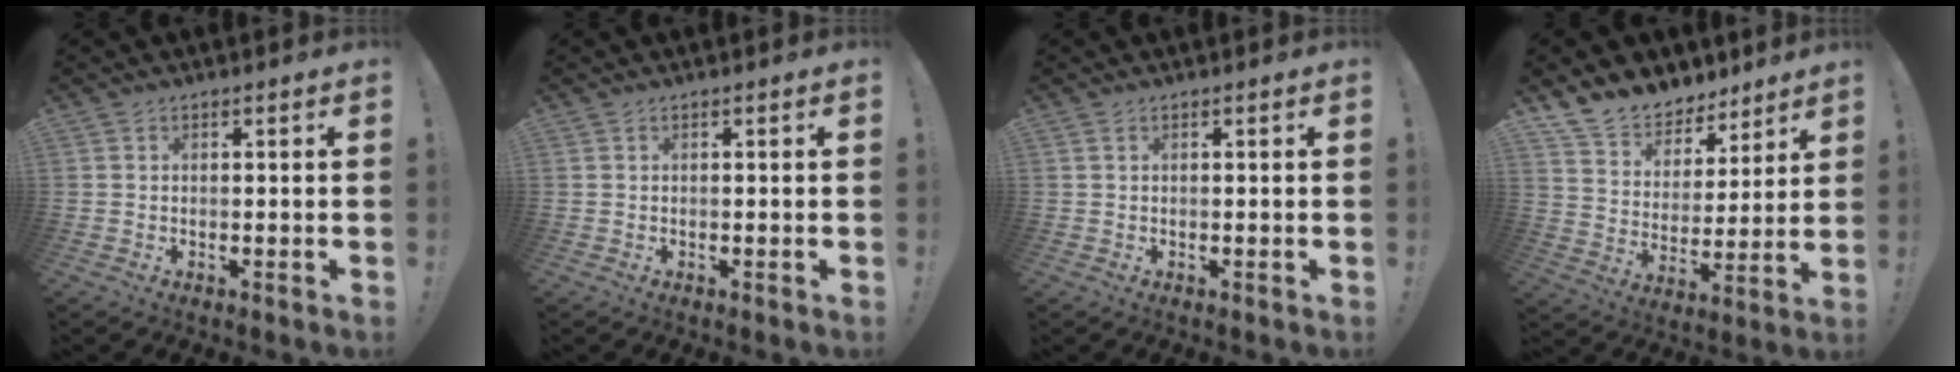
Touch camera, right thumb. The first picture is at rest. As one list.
[{"total": 0.0}, {"total": 0.0}, {"total": 11.3, "force": [9.3, 6.1, 1.9], "torque": [-0.048, -0.073, 0.177]}]